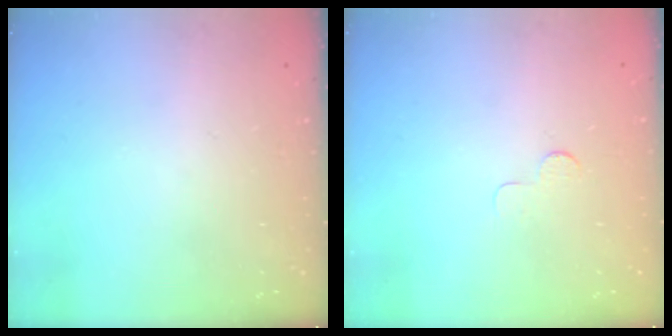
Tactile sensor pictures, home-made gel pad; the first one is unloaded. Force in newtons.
{"total": 3.0, "press": 2.9, "slide": 0.3}